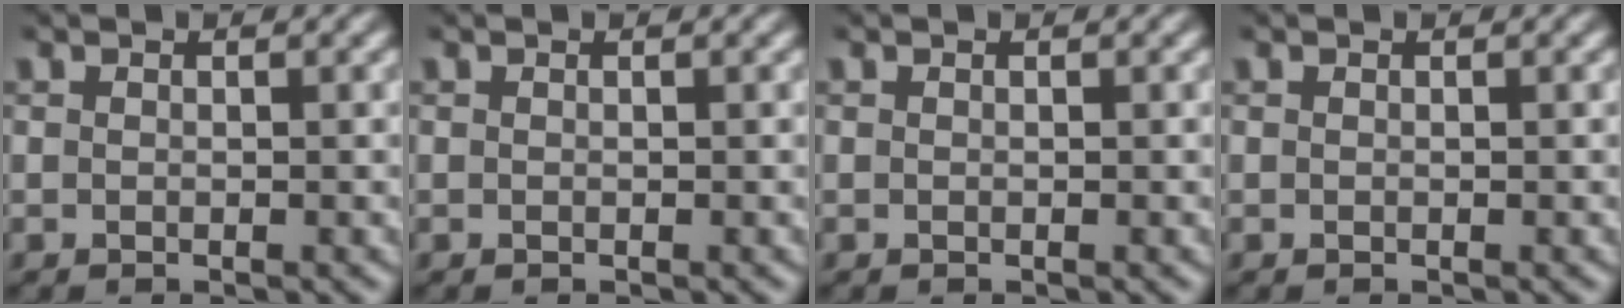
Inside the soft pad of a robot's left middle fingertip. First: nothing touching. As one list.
[{"total": 0.0}, {"total": 0.0}, {"total": 0.0}]